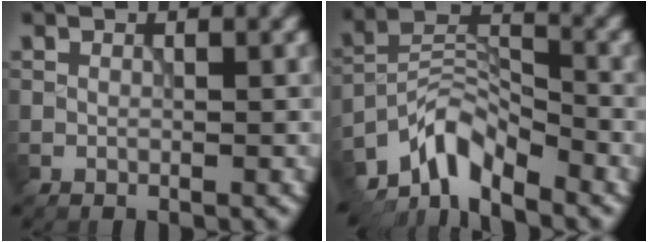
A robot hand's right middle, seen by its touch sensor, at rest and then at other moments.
{"total": 6.5, "force": [-5.3, 2.3, 3.0], "torque": [-0.045, 0.000, -0.113]}